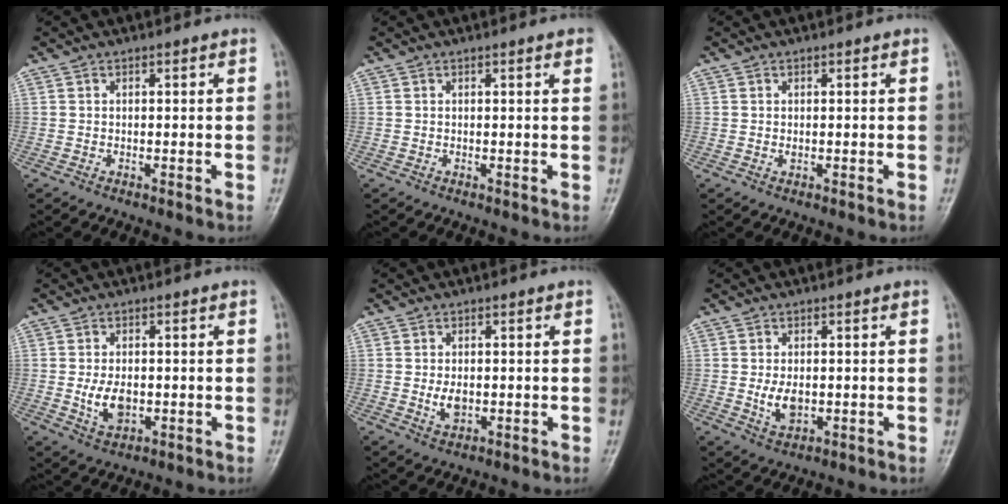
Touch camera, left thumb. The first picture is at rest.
{"total": 2.0, "force": [1.2, 0.2, 1.6], "torque": [-0.018, 0.002, 0.012]}
{"total": 0.7, "force": [0.2, 0.4, 0.5], "torque": [-0.006, -0.001, 0.003]}
{"total": 5.3, "force": [-0.6, 3.4, 4.1], "torque": [-0.068, -0.007, -0.004]}
{"total": 3.2, "force": [-0.2, 2.1, 2.4], "torque": [-0.038, -0.005, 0.001]}
{"total": 4.4, "force": [-0.2, 2.8, 3.4], "torque": [-0.054, -0.007, 0.003]}